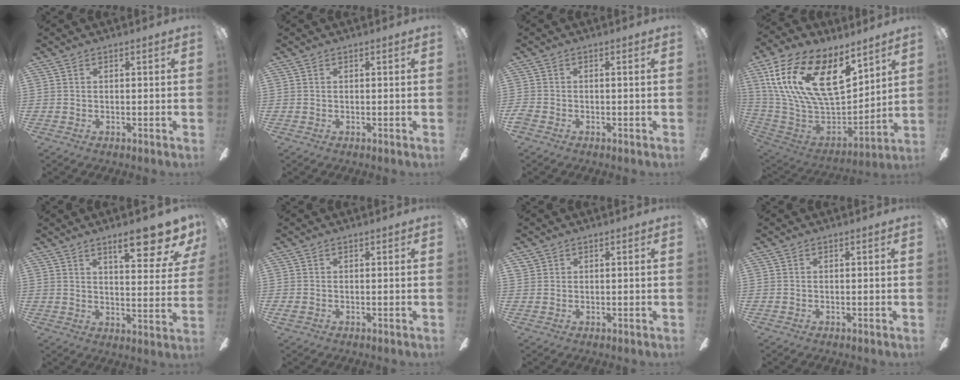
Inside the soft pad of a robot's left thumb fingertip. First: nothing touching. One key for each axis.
{"total": 0.0}
{"total": 1.5, "fx": -0.8, "fy": 0.4, "fz": 1.2, "tx": -0.020, "ty": 0.004, "tz": -0.013}
{"total": 25.9, "fx": 11.2, "fy": 13.1, "fz": 19.3, "tx": -0.368, "ty": -0.059, "tz": 0.205}
{"total": 12.6, "fx": 8.7, "fy": 2.8, "fz": 8.6, "tx": -0.106, "ty": -0.054, "tz": 0.134}
{"total": 0.8, "fx": 0.2, "fy": 0.2, "fz": 0.7, "tx": -0.015, "ty": 0.001, "tz": 0.003}
{"total": 0.8, "fx": 0.7, "fy": 0.4, "fz": 0.3, "tx": -0.008, "ty": 0.000, "tz": 0.014}
{"total": 0.0}